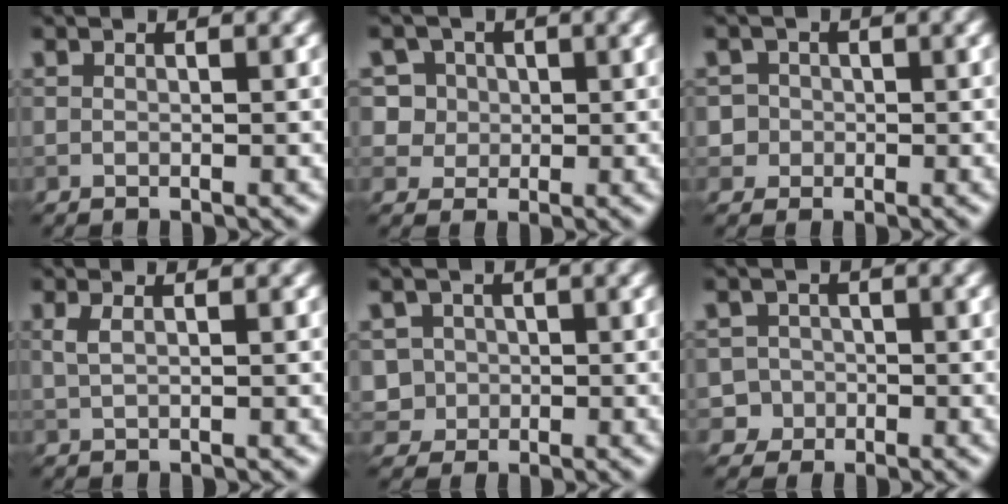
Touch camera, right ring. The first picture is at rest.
{"total": 7.0, "force": [2.8, 5.9, 2.7], "torque": [-0.041, 0.024, 0.024]}
{"total": 2.8, "force": [0.0, 2.8, 0.6], "torque": [0.012, 0.015, -0.004]}
{"total": 1.3, "force": [0.5, 0.5, 1.1], "torque": [-0.020, 0.002, 0.008]}
{"total": 3.6, "force": [-0.1, 3.5, 0.8], "torque": [-0.001, 0.017, -0.005]}
{"total": 3.4, "force": [-1.3, 3.1, 0.1], "torque": [0.030, 0.004, -0.032]}